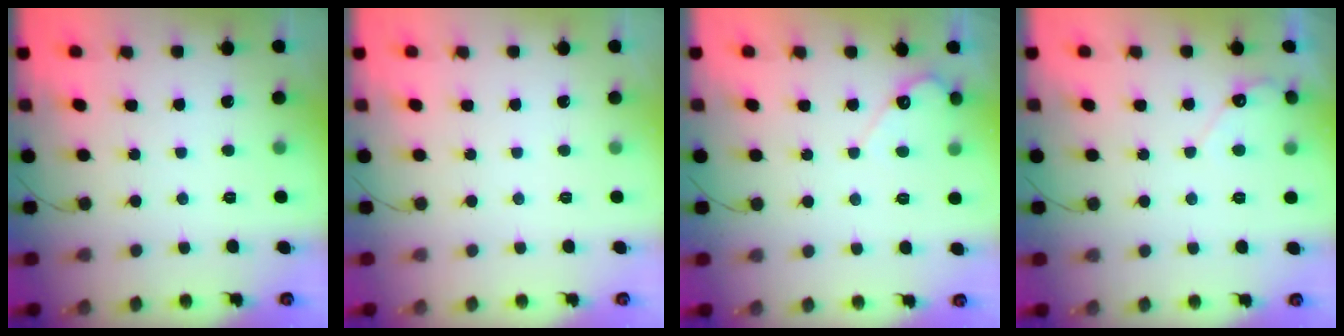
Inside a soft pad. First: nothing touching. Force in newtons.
{"total": 0.0}
{"total": 4.0, "press": 4.0, "slide": 0.4}
{"total": 3.9, "press": 3.9, "slide": 0.2}